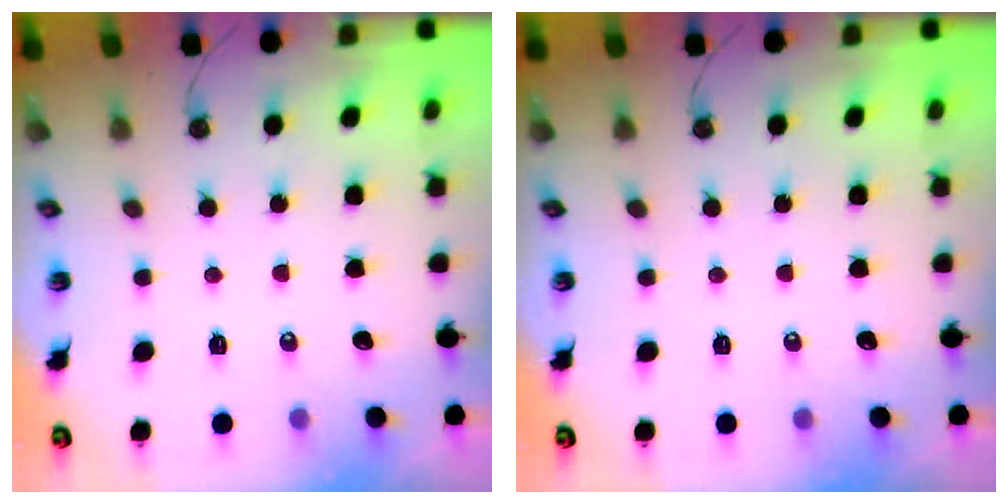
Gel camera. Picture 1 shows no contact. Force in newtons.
{"total": 0.0}